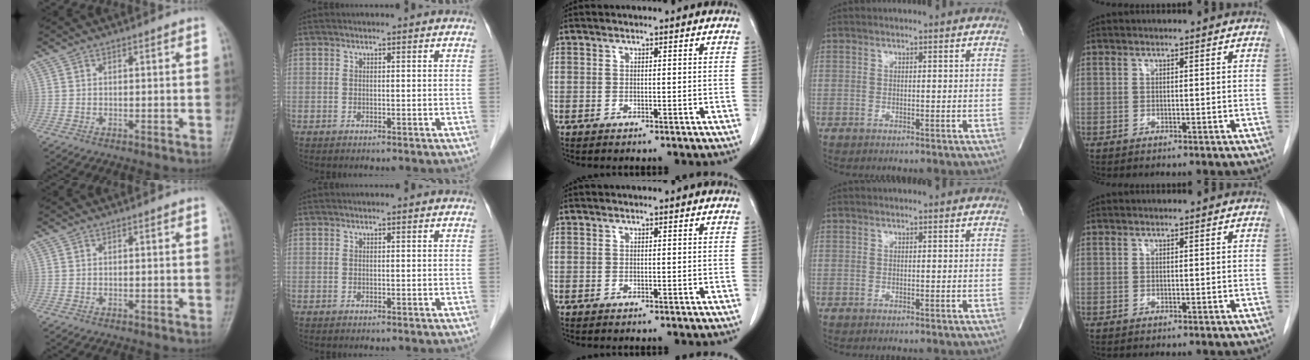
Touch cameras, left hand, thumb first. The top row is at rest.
{}